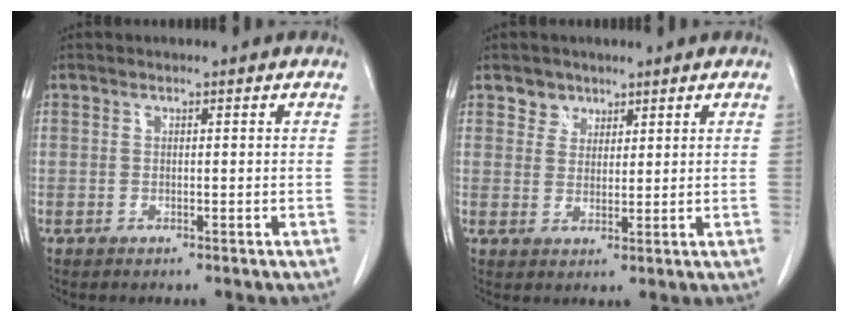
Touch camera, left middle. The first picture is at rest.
{"total": 2.8, "force": [2.0, 2.0, 0.0], "torque": [0.006, 0.000, 0.029]}